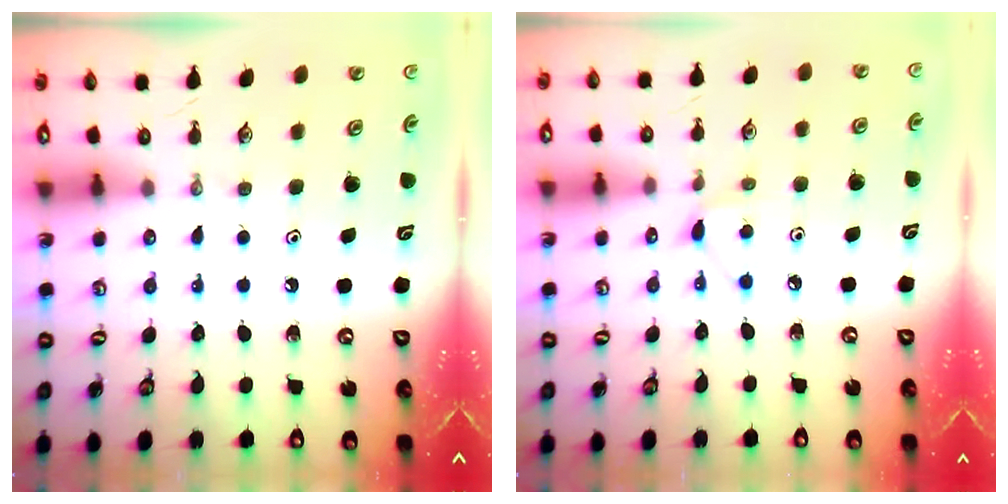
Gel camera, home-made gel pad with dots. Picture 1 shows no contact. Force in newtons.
{"total": 6.5, "press": 6.5, "slide": 0.6}